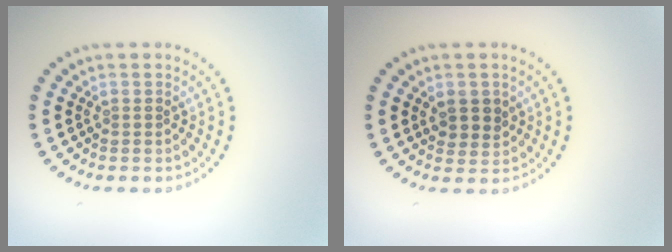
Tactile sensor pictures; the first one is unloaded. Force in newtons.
{"total": 2.0, "press": 1.8, "slide": 0.7}